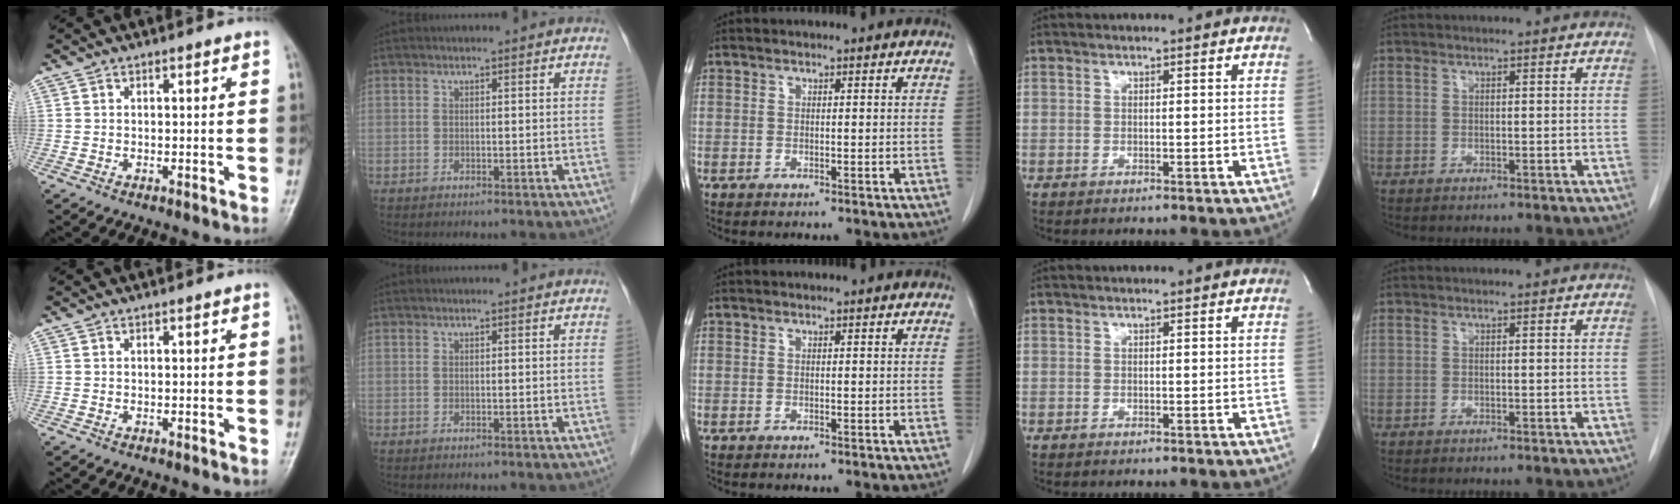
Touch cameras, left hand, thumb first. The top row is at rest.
{}